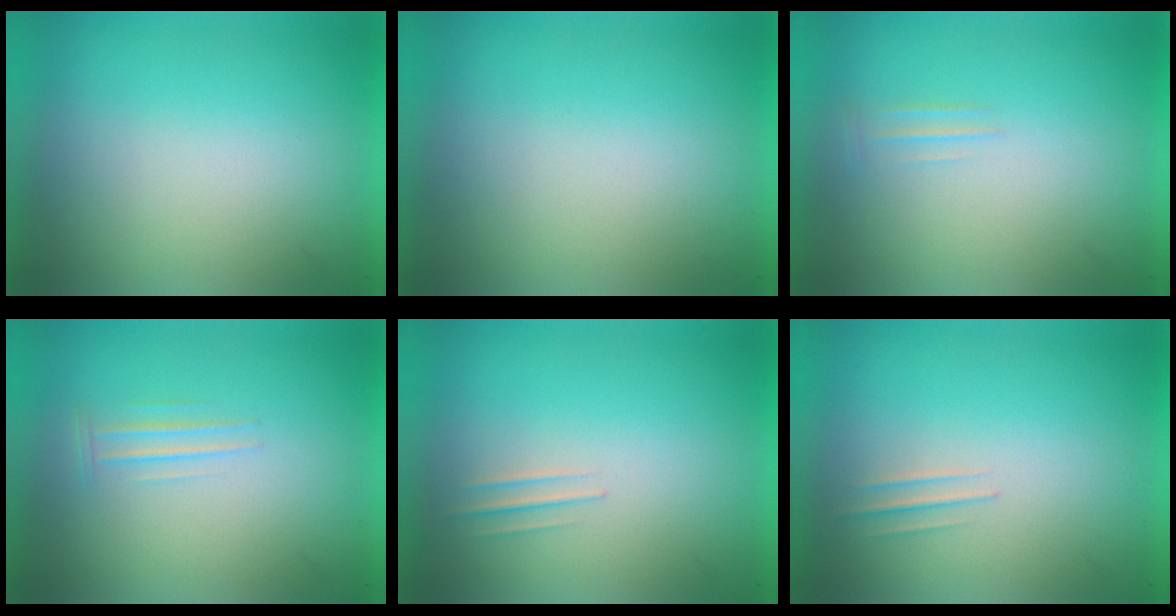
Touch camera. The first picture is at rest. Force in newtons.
{"total": 0.0}
{"total": 2.0}
{"total": 1.1}
{"total": 1.0}
{"total": 1.0}